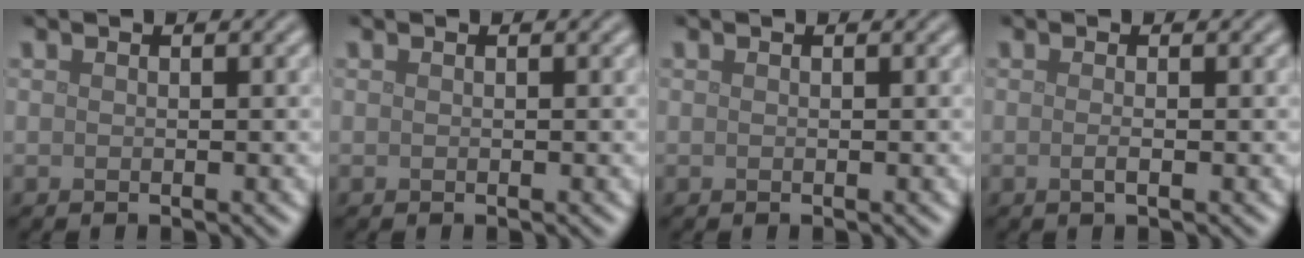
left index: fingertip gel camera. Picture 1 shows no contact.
{"total": 0.0}
{"total": 0.0}
{"total": 1.1, "force": [-0.2, 0.4, 1.0], "torque": [-0.015, -0.003, -0.006]}